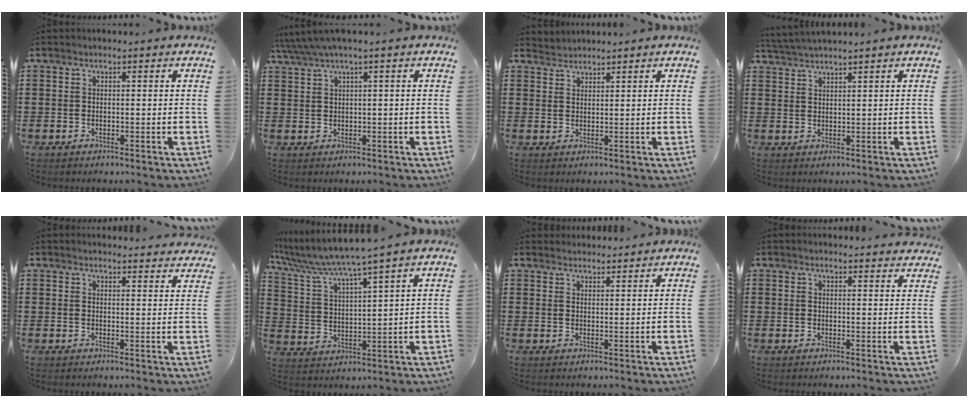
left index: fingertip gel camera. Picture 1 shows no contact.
{"total": 2.2, "force": [1.0, -0.1, 1.9], "torque": [-0.045, -0.002, 0.014]}
{"total": 1.7, "force": [1.6, 0.1, -0.5], "torque": [0.004, 0.003, 0.035]}
{"total": 2.4, "force": [2.3, -0.4, 0.3], "torque": [-0.012, -0.001, 0.046]}
{"total": 2.6, "force": [2.6, 0.0, 0.1], "torque": [-0.002, -0.012, 0.048]}
{"total": 6.0, "force": [5.3, -0.8, 2.9], "torque": [-0.081, -0.039, 0.084]}
{"total": 2.1, "force": [2.1, 0.3, -0.1], "torque": [-0.002, -0.001, 0.042]}
{"total": 2.0, "force": [2.0, 0.0, 0.2], "torque": [-0.008, -0.002, 0.038]}